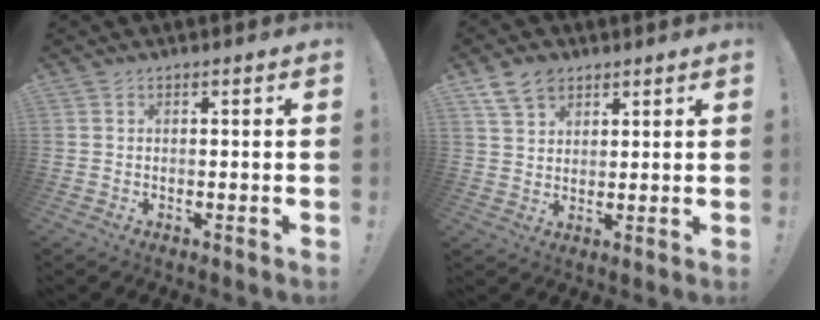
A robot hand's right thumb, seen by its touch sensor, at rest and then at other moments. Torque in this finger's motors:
{"motor_torque": [-0.24, 1.09, 0.00, 0.32, 0.00]}